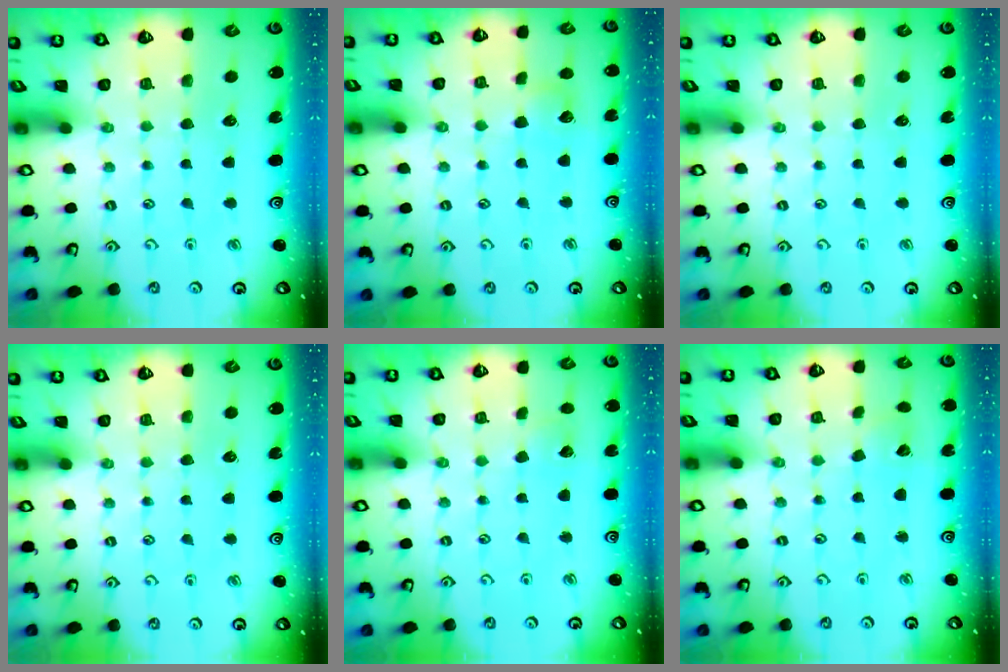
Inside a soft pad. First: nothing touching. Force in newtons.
{"total": 4.6, "press": 4.5, "slide": 0.6}
{"total": 0.0}
{"total": 0.0}
{"total": 2.8, "press": 2.7, "slide": 0.3}
{"total": 5.2, "press": 5.1, "slide": 0.4}